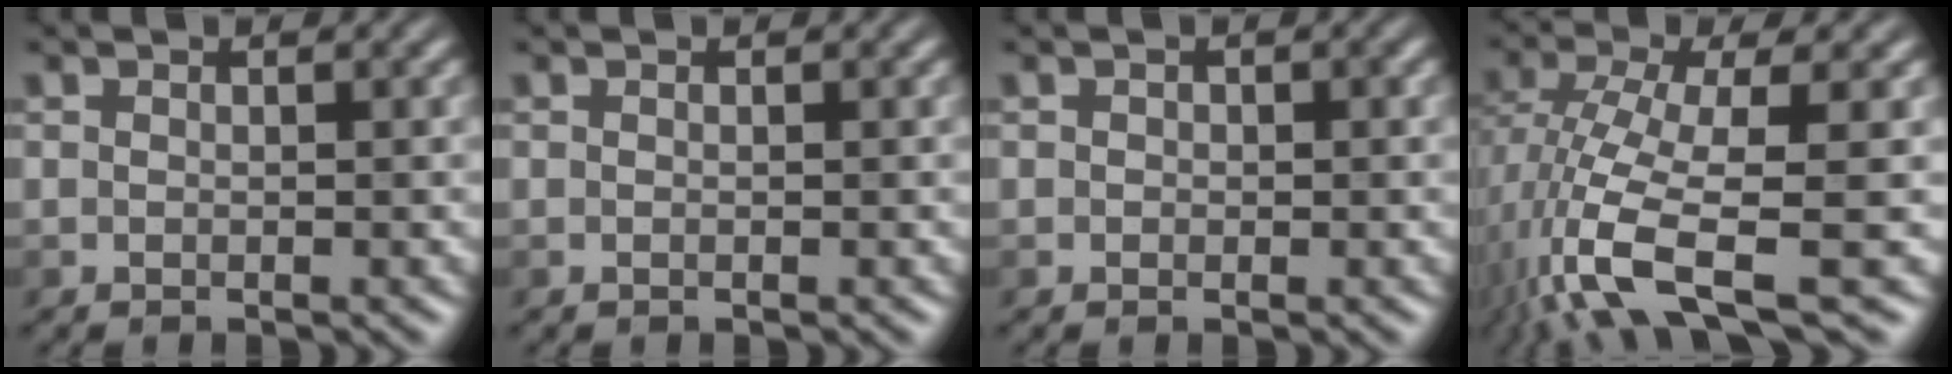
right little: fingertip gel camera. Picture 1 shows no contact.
{"total": 0.0}
{"total": 1.3, "force": [0.4, 1.0, 0.5], "torque": [0.010, 0.010, -0.002]}
{"total": 8.4, "force": [-3.4, 2.5, 7.3], "torque": [-0.152, 0.000, -0.065]}